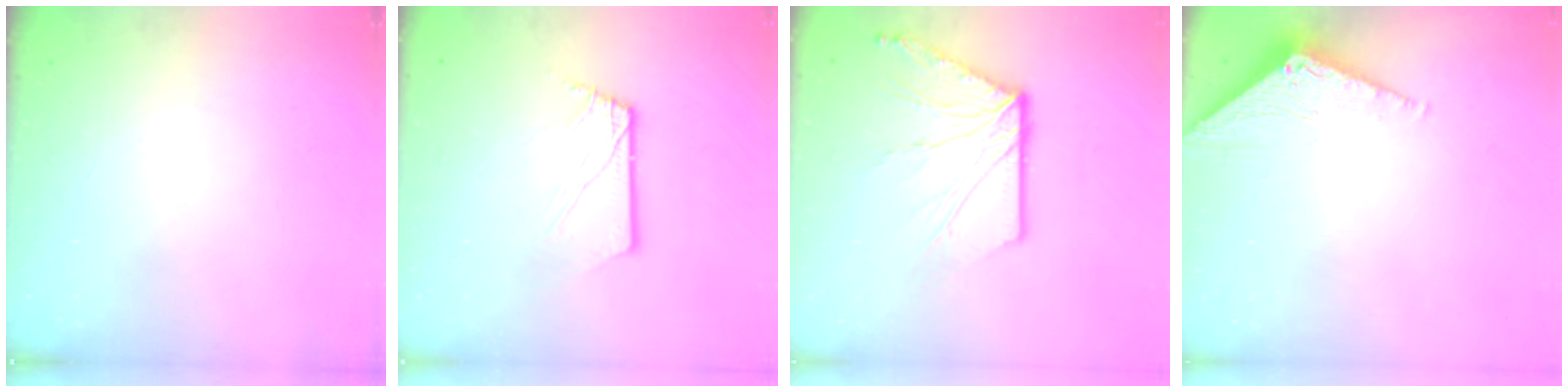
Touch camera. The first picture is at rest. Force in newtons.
{"total": 2.5, "press": 2.5, "slide": 0.3}
{"total": 12.4, "press": 12.4, "slide": 0.5}
{"total": 3.0, "press": 3.0, "slide": 0.2}